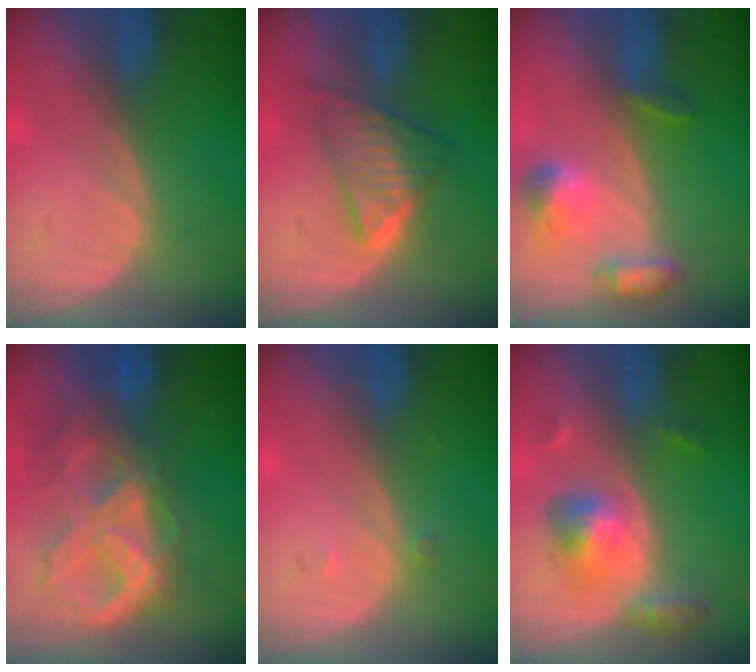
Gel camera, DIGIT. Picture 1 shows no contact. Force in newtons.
{"total": 5.9, "press": 5.8, "slide": 0.8}
{"total": 5.9, "press": 5.7, "slide": 1.7}
{"total": 10.6, "press": 8.9, "slide": 5.7}
{"total": 0.7, "press": 0.7, "slide": 0.1}
{"total": 5.5, "press": 5.5, "slide": 0.2}